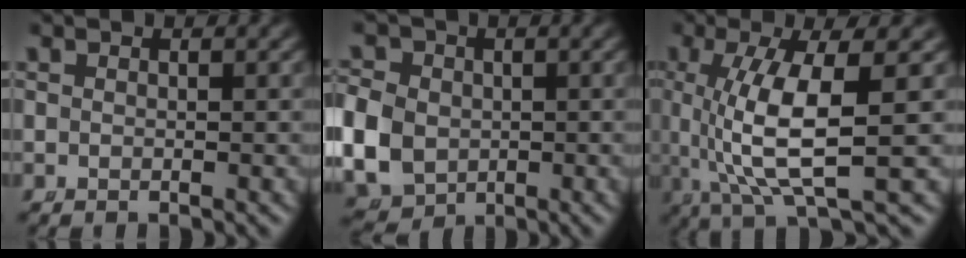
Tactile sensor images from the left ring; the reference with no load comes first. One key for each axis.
{"total": 7.4, "fx": -1.5, "fy": 6.5, "fz": 3.3, "tx": -0.087, "ty": -0.038, "tz": -0.010}
{"total": 7.5, "fx": 0.3, "fy": 2.1, "fz": 7.2, "tx": -0.142, "ty": -0.015, "tz": 0.018}